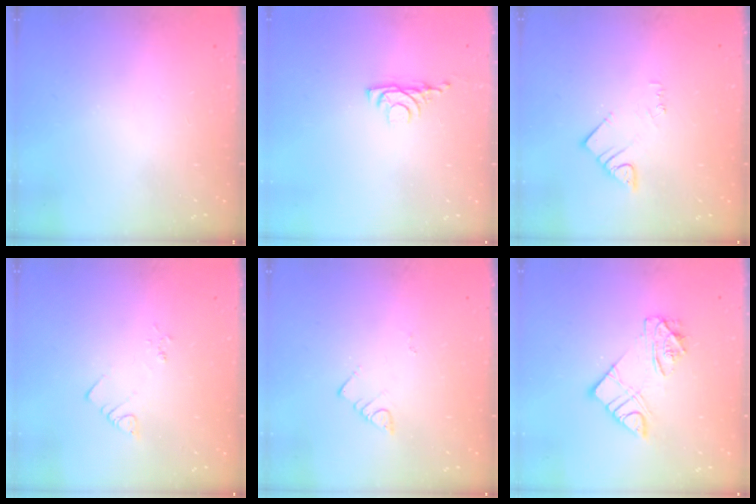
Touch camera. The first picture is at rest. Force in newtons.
{"total": 4.0, "press": 3.9, "slide": 0.6}
{"total": 3.1, "press": 3.0, "slide": 0.5}
{"total": 2.4, "press": 2.4, "slide": 0.4}
{"total": 2.7, "press": 2.7, "slide": 0.6}
{"total": 10.9, "press": 10.8, "slide": 0.9}